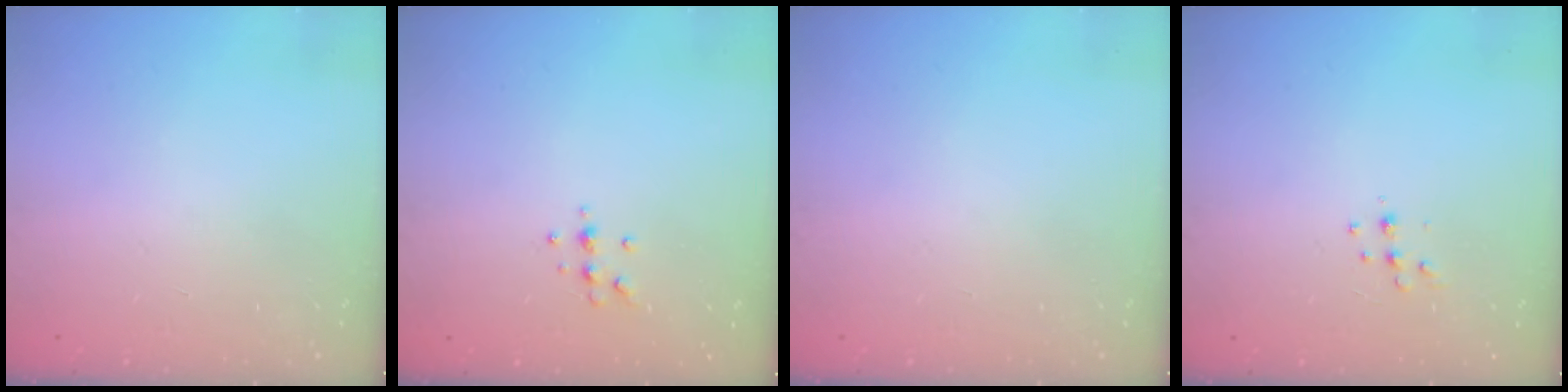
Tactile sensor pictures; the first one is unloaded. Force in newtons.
{"total": 4.8, "press": 4.8, "slide": 0.9}
{"total": 0.0}
{"total": 5.8, "press": 5.7, "slide": 0.8}